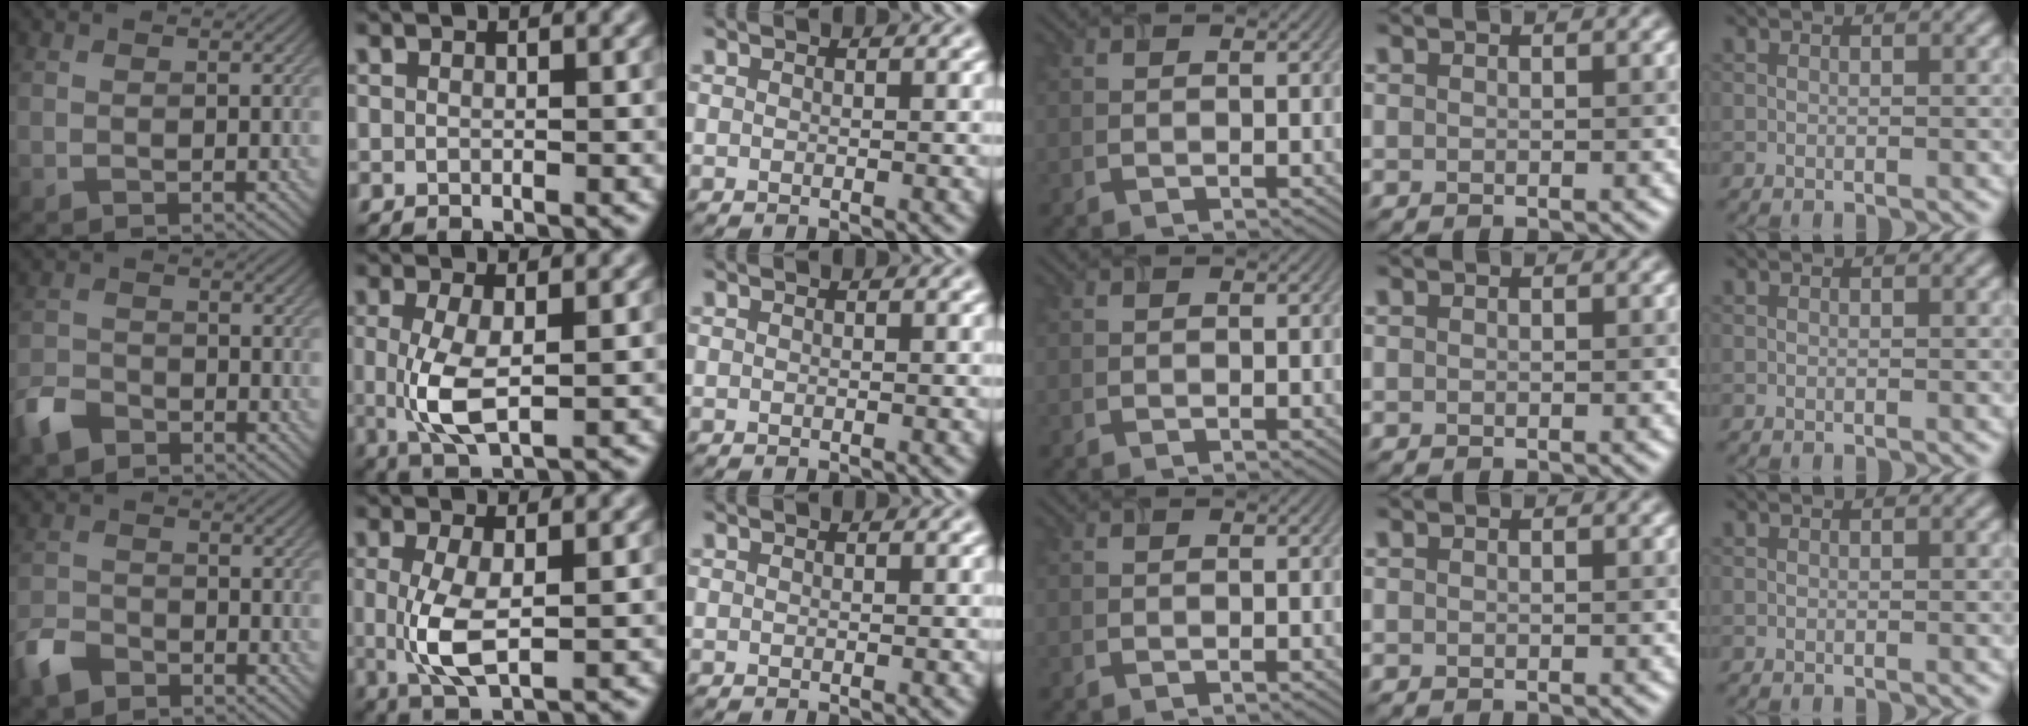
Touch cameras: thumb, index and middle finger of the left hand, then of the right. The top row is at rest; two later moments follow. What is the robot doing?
{"motion": "insert", "object": "airpods case & airpods"}